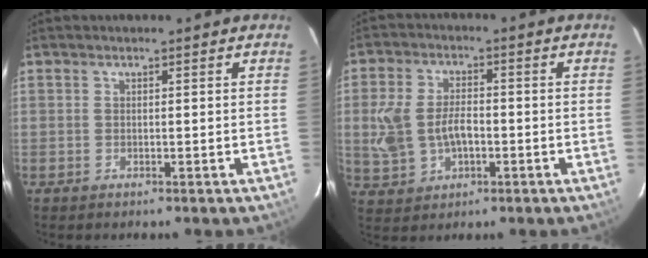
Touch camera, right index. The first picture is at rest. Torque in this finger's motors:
{"motor_torque": [0.17, 0.09, 0.15, 0.10]}